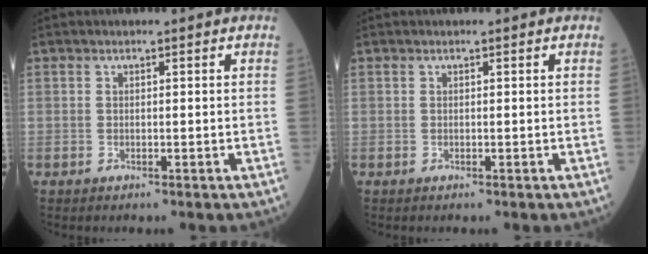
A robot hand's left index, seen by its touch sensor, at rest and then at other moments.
{"total": 0.0}